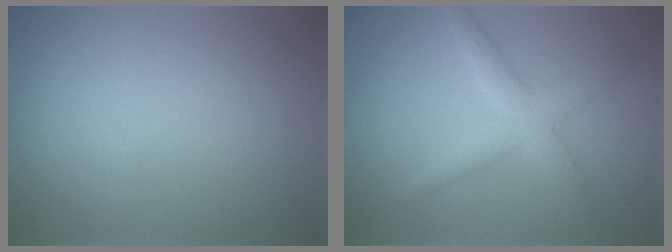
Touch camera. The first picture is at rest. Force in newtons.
{"total": 3.3, "press": 3.3, "slide": 0.2}